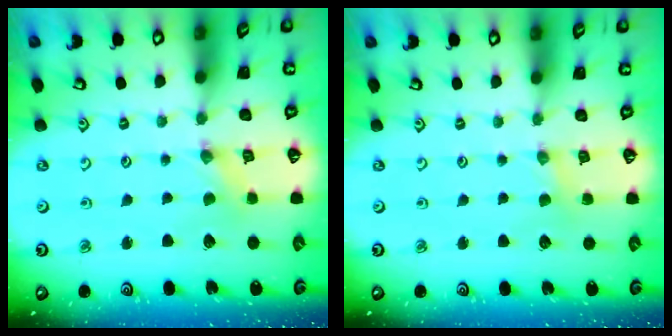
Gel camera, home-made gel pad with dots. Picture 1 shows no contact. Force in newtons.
{"total": 2.0, "press": 2.0, "slide": 0.3}